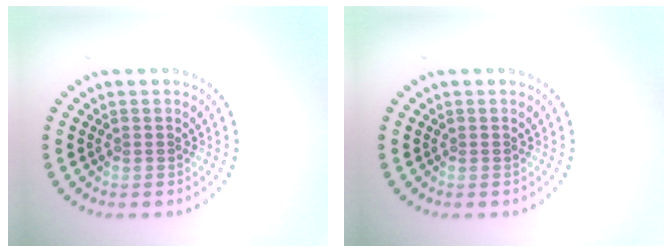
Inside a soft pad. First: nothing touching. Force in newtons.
{"total": 0.0}